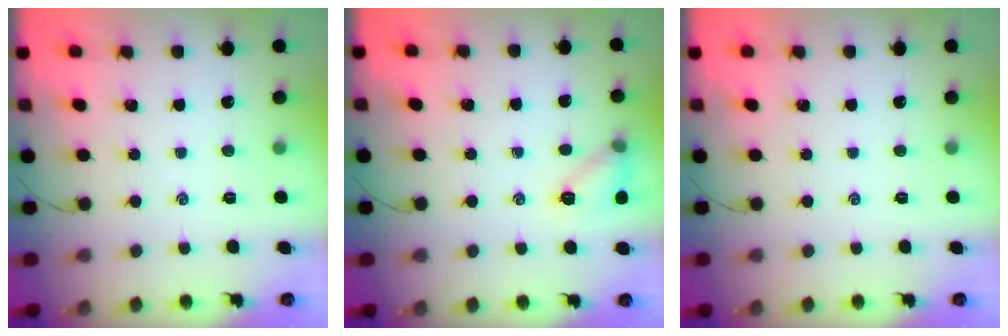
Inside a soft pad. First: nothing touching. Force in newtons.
{"total": 9.1, "press": 9.1, "slide": 0.6}
{"total": 0.0}